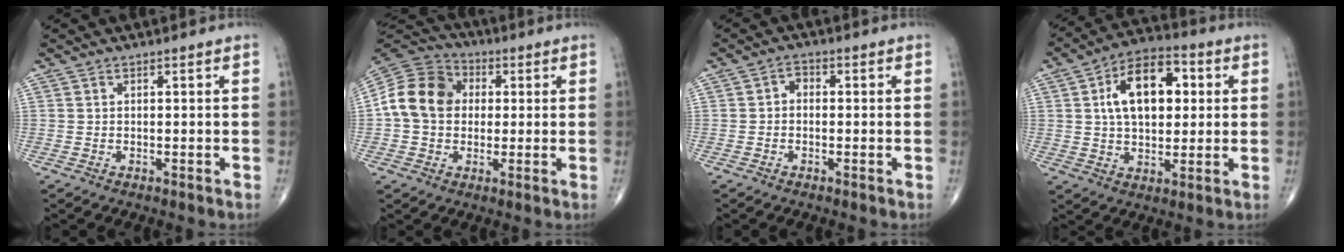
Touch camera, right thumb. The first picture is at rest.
{"total": 13.4, "force": [1.1, 10.9, 7.7], "torque": [-0.130, 0.028, 0.012]}
{"total": 2.2, "force": [-0.2, 1.7, 1.4], "torque": [-0.006, 0.012, -0.014]}
{"total": 14.9, "force": [3.1, 8.8, 11.5], "torque": [-0.161, 0.012, 0.044]}